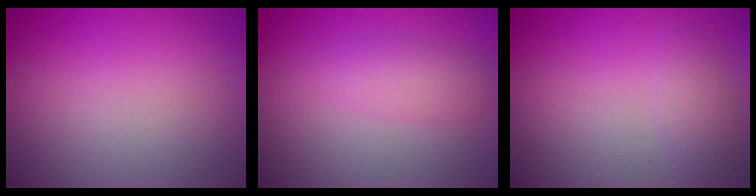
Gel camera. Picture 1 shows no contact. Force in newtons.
{"total": 2.2, "press": 2.2, "slide": 0.0}
{"total": 1.4, "press": 1.4, "slide": 0.1}